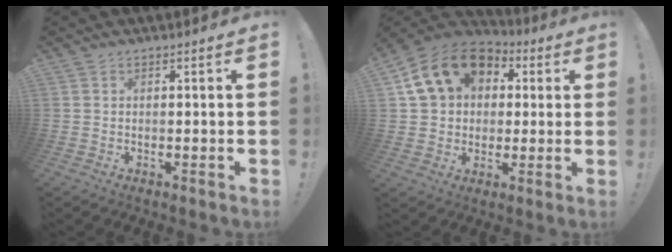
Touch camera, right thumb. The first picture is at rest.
{"total": 16.5, "force": [5.5, 13.0, 8.6], "torque": [-0.131, -0.001, 0.111]}